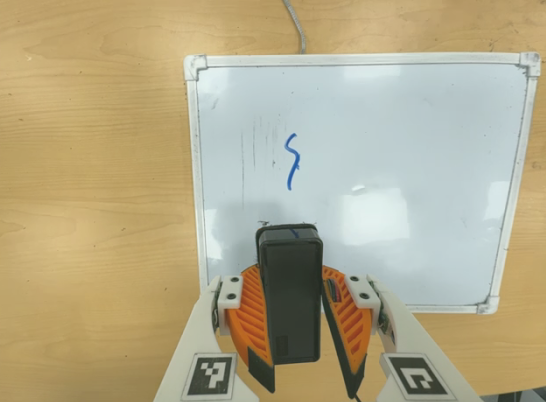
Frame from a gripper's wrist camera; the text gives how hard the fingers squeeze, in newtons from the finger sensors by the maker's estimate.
{"total": 9.1, "left": 9.4, "right": 8.9}